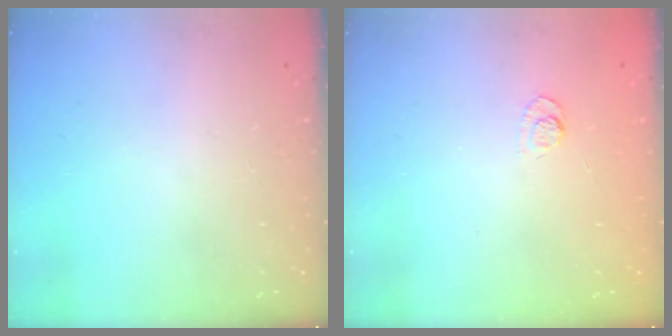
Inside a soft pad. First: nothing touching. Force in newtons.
{"total": 3.6, "press": 3.3, "slide": 1.4}